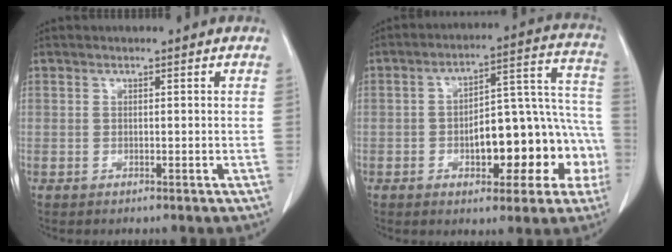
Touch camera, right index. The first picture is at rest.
{"total": 16.2, "force": [-4.3, 6.7, 14.1], "torque": [-0.169, 0.056, -0.049]}